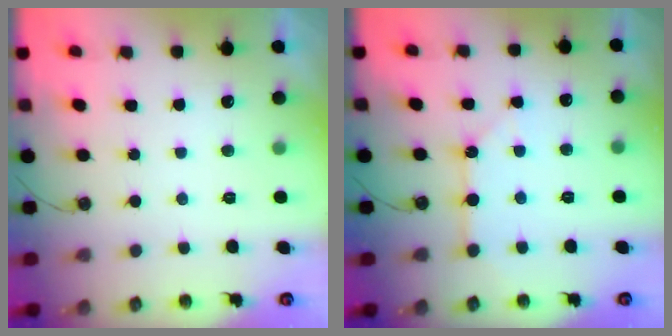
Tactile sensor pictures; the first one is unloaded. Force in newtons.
{"total": 3.7, "press": 3.7, "slide": 0.4}